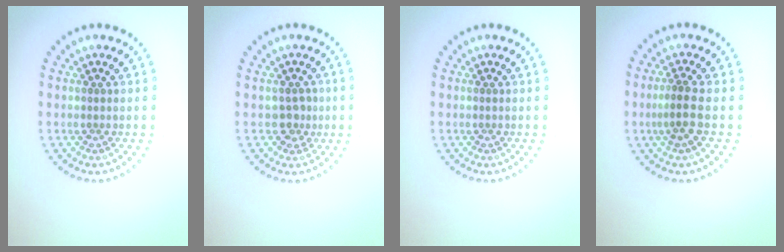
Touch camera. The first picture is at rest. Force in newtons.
{"total": 1.6, "press": 1.4, "slide": 0.9}
{"total": 0.0}
{"total": 2.1, "press": 1.7, "slide": 1.2}